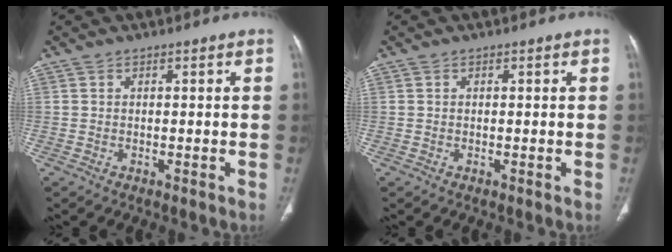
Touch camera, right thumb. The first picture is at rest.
{"total": 0.0}